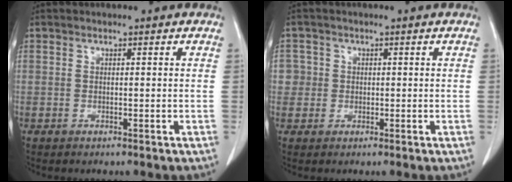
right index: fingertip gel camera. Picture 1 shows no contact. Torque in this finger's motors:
{"motor_torque": [-0.06, 0.04, 0.00, 0.01]}